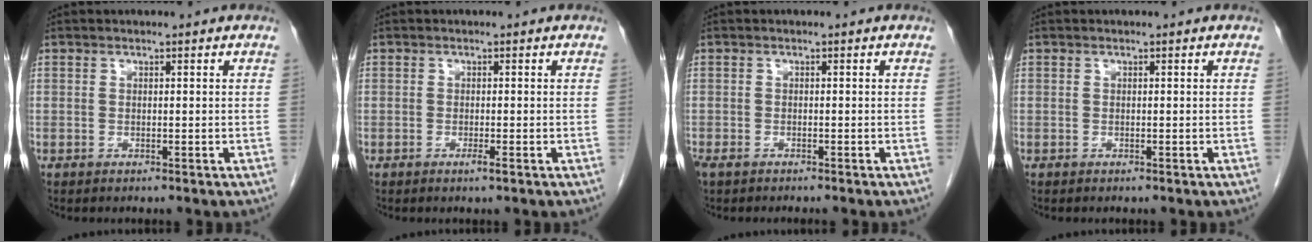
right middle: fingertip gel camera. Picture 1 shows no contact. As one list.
[{"total": 1.0, "force": [-0.5, -0.1, 0.8], "torque": [-0.020, -0.003, -0.010]}, {"total": 2.1, "force": [-1.6, 0.7, 1.1], "torque": [-0.023, -0.005, -0.023]}, {"total": 0.0}]